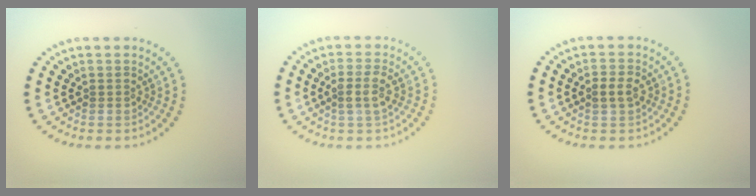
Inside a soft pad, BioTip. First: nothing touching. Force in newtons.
{"total": 1.8, "press": 1.7, "slide": 0.5}
{"total": 1.9, "press": 1.9, "slide": 0.1}